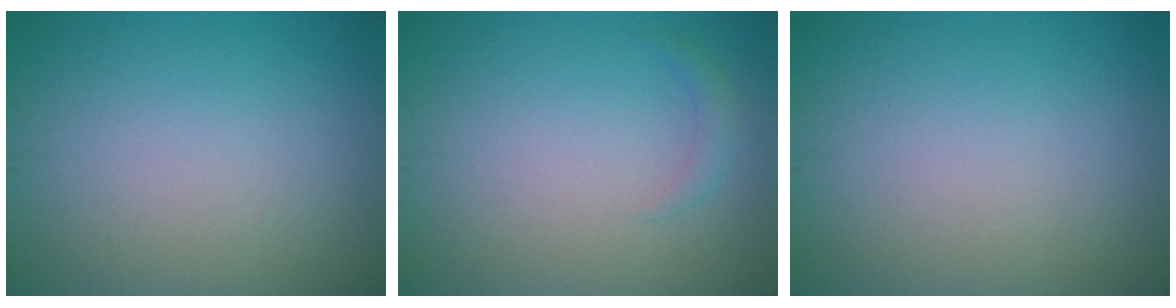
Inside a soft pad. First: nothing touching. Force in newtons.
{"total": 1.0, "press": 1.0, "slide": 0.1}
{"total": 0.0}